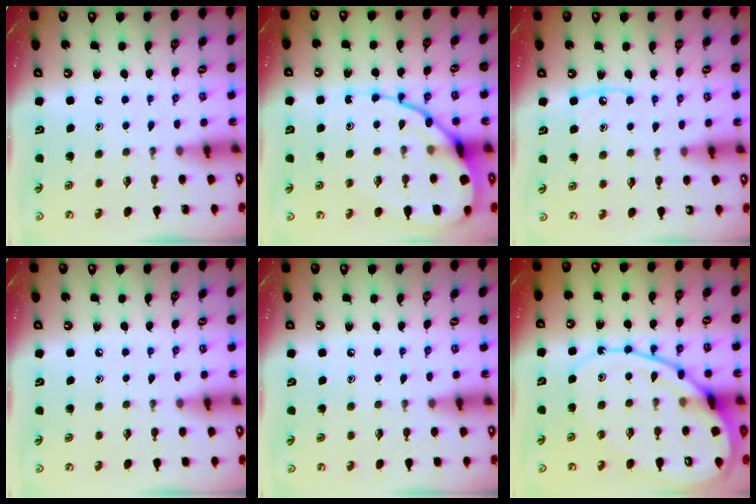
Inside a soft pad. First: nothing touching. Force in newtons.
{"total": 14.9, "press": 14.8, "slide": 1.5}
{"total": 5.7, "press": 5.7, "slide": 0.6}
{"total": 2.6, "press": 2.6, "slide": 0.3}
{"total": 2.9, "press": 2.9, "slide": 0.5}
{"total": 16.8, "press": 16.8, "slide": 1.5}